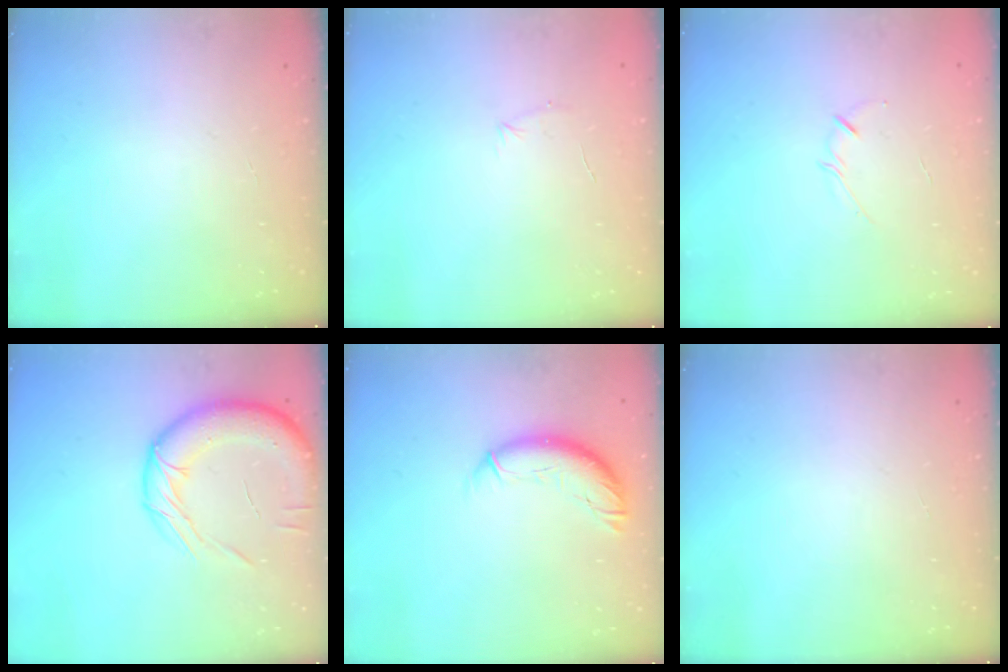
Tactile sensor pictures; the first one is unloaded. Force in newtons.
{"total": 4.1, "press": 3.9, "slide": 1.0}
{"total": 2.9, "press": 2.8, "slide": 0.6}
{"total": 15.7, "press": 15.6, "slide": 1.7}
{"total": 10.3, "press": 10.2, "slide": 1.2}
{"total": 0.0}